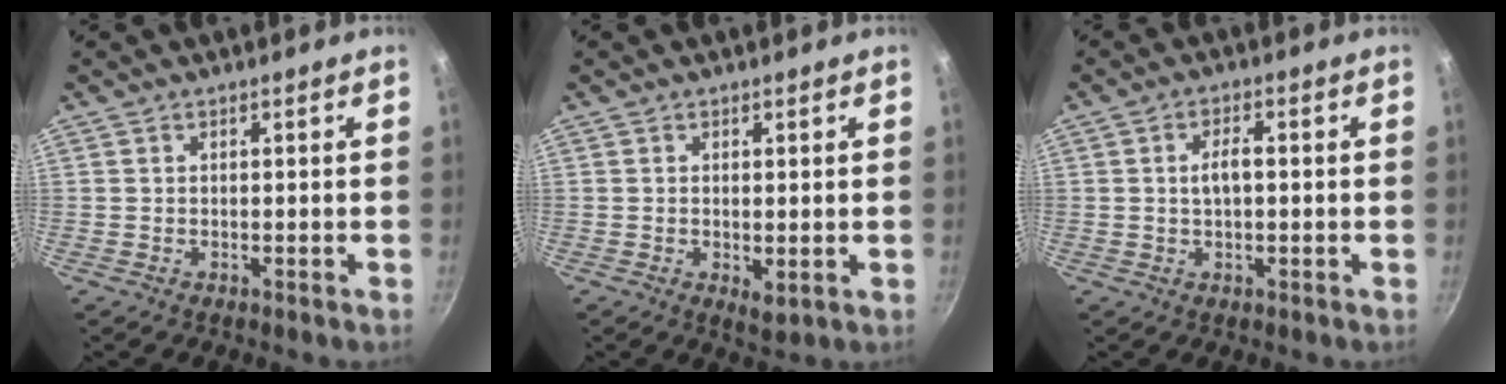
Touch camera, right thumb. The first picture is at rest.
{"total": 2.4, "force": [0.1, 1.3, 2.1], "torque": [-0.032, -0.010, 0.004]}
{"total": 3.9, "force": [0.1, 1.9, 3.4], "torque": [-0.053, 0.016, 0.001]}